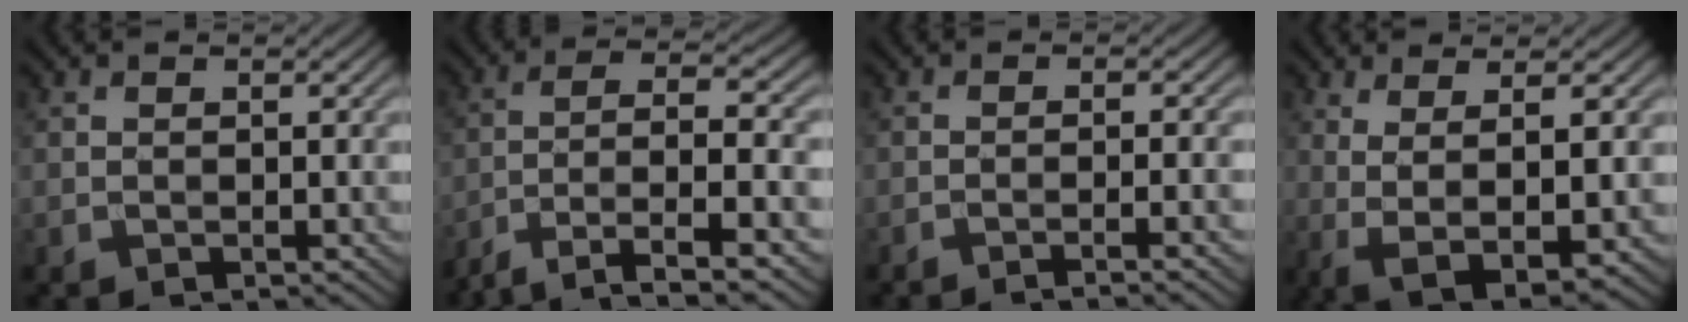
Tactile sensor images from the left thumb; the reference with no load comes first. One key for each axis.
{"total": 9.3, "fx": -5.6, "fy": 2.4, "fz": 7.0, "tx": -0.126, "ty": -0.002, "tz": -0.102}
{"total": 3.7, "fx": -2.0, "fy": 0.3, "fz": 3.1, "tx": -0.046, "ty": 0.012, "tz": -0.047}
{"total": 6.1, "fx": 0.2, "fy": 1.3, "fz": 5.9, "tx": -0.118, "ty": -0.008, "tz": 0.013}